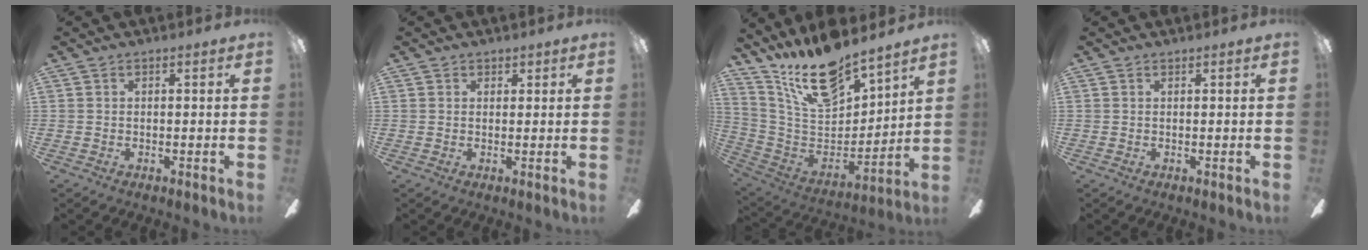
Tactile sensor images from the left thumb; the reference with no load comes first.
{"total": 1.5, "force": [1.1, 1.0, 0.0], "torque": [0.007, -0.003, 0.020]}
{"total": 18.4, "force": [14.6, 6.1, 9.3], "torque": [-0.182, -0.098, 0.258]}
{"total": 0.0}